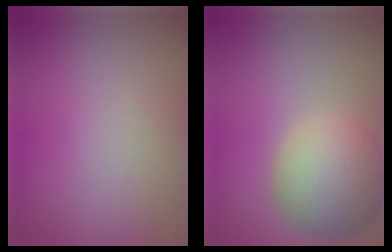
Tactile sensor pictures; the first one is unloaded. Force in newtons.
{"total": 7.3, "press": 7.3, "slide": 0.3}